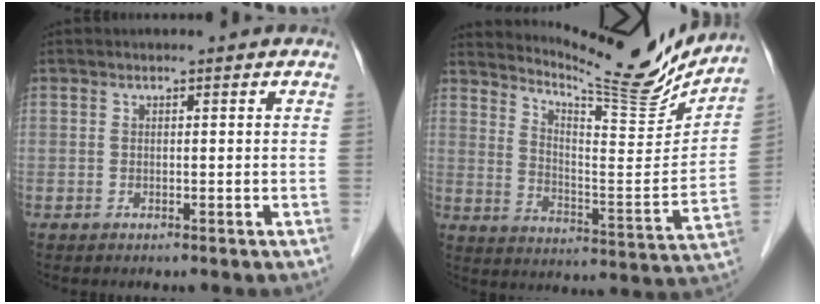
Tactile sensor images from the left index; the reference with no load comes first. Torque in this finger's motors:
{"motor_torque": [-0.66, -0.90, 0.08, 0.04]}